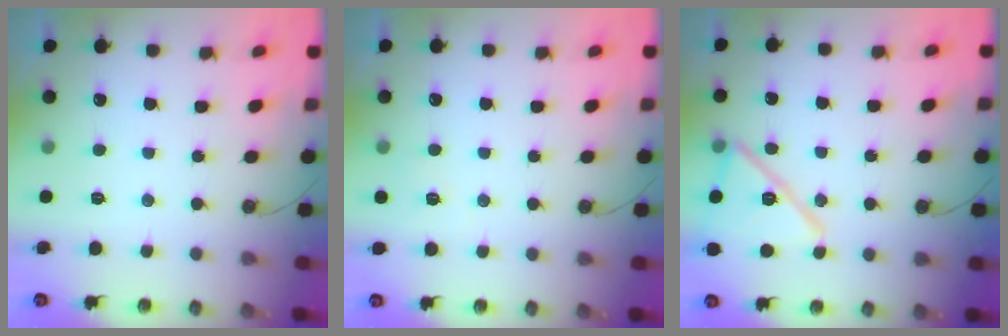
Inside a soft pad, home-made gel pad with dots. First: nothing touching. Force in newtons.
{"total": 4.8, "press": 4.1, "slide": 2.4}
{"total": 15.6, "press": 15.6, "slide": 1.0}